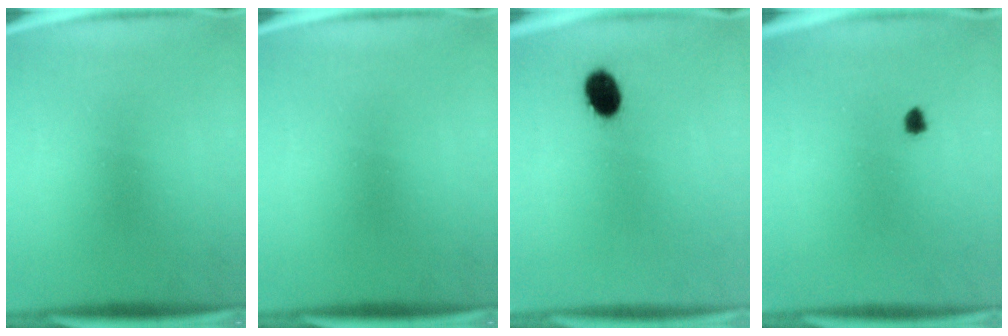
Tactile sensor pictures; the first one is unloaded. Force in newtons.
{"total": 0.0}
{"total": 6.2}
{"total": 1.1}